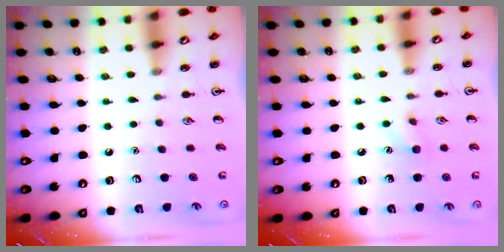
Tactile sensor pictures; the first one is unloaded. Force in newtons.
{"total": 5.3, "press": 5.2, "slide": 1.1}